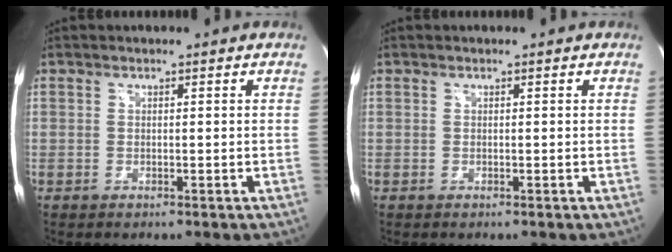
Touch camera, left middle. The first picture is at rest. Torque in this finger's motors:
{"motor_torque": [0.06, -0.03, -0.06, 0.00]}